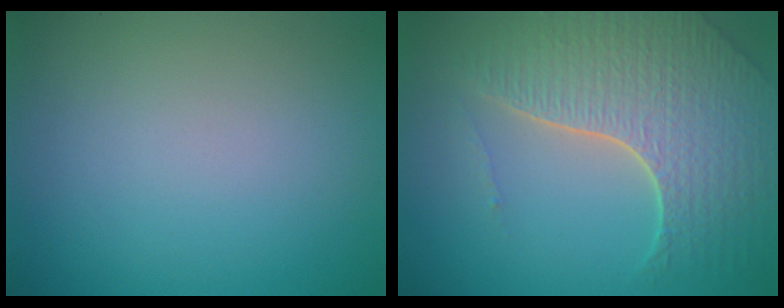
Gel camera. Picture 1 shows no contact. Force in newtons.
{"total": 7.4, "press": 5.3, "slide": 5.2}